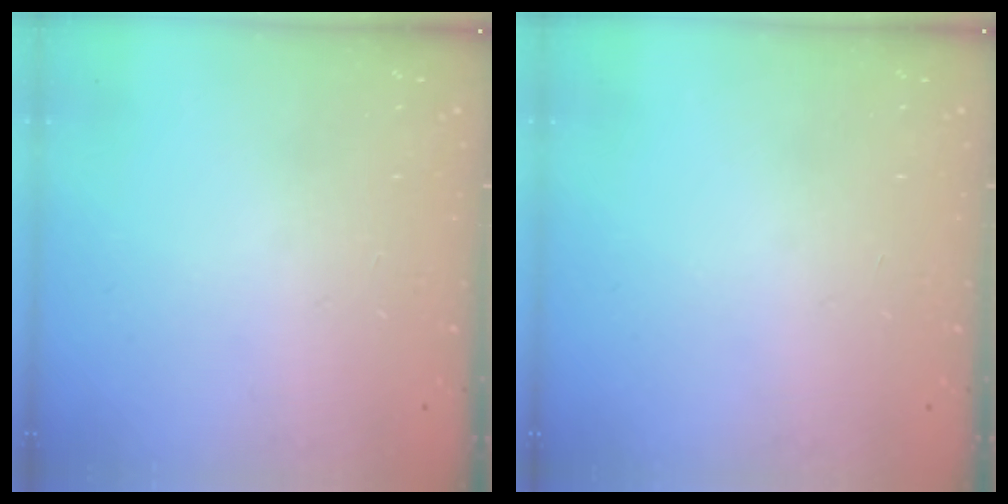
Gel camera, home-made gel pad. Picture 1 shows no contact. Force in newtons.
{"total": 0.0}